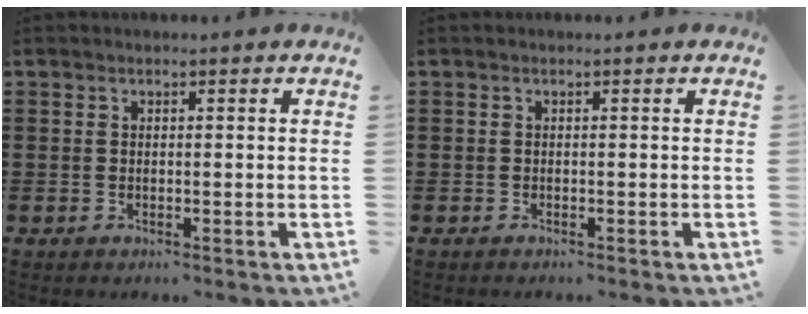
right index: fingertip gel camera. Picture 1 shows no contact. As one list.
[{"total": 0.0}]